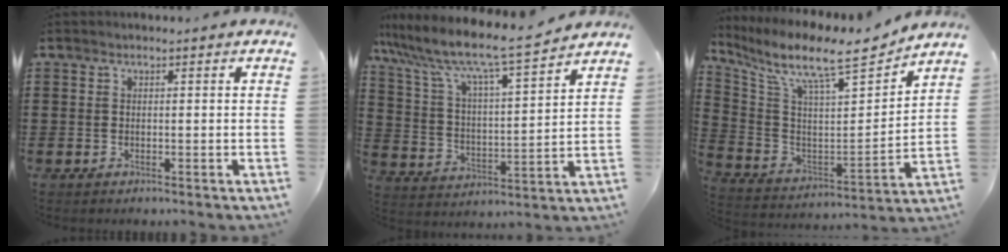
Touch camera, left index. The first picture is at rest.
{"total": 8.5, "force": [7.3, 0.5, 4.3], "torque": [-0.114, -0.050, 0.116]}
{"total": 10.9, "force": [8.8, 1.8, 6.2], "torque": [-0.141, -0.067, 0.141]}